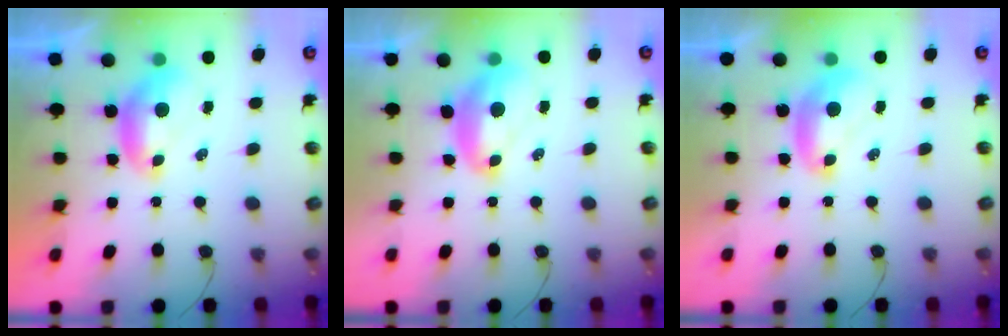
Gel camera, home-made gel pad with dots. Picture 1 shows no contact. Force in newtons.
{"total": 2.6, "press": 2.5, "slide": 0.6}
{"total": 1.3, "press": 1.3, "slide": 0.1}